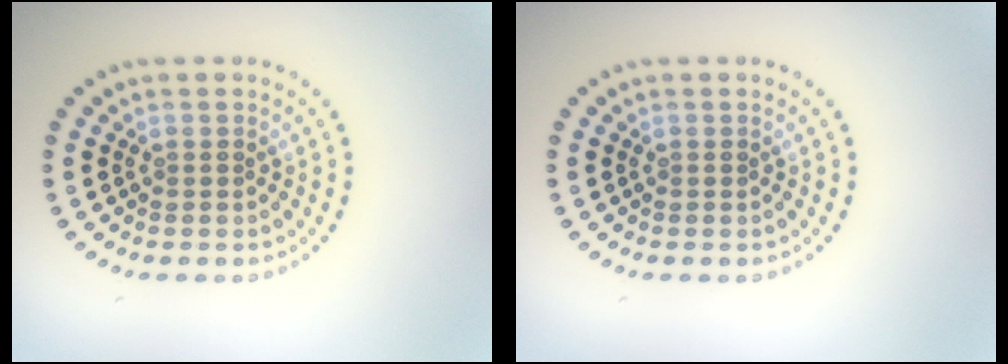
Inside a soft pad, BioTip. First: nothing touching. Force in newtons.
{"total": 0.0}